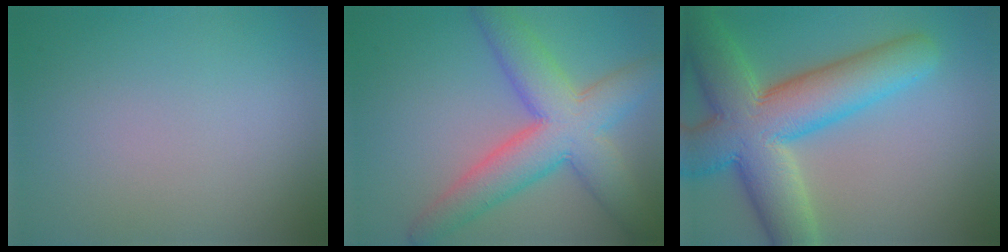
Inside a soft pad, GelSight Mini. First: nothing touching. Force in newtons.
{"total": 8.4, "press": 8.4, "slide": 0.4}
{"total": 11.4, "press": 11.4, "slide": 0.7}